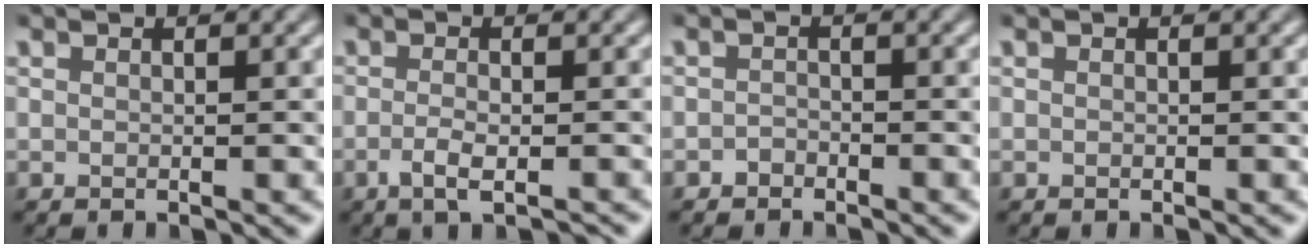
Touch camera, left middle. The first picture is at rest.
{"total": 2.6, "force": [-1.2, 0.7, 2.3], "torque": [-0.041, -0.001, -0.026]}
{"total": 0.9, "force": [-0.8, 0.5, 0.1], "torque": [0.001, 0.003, -0.015]}
{"total": 0.0}